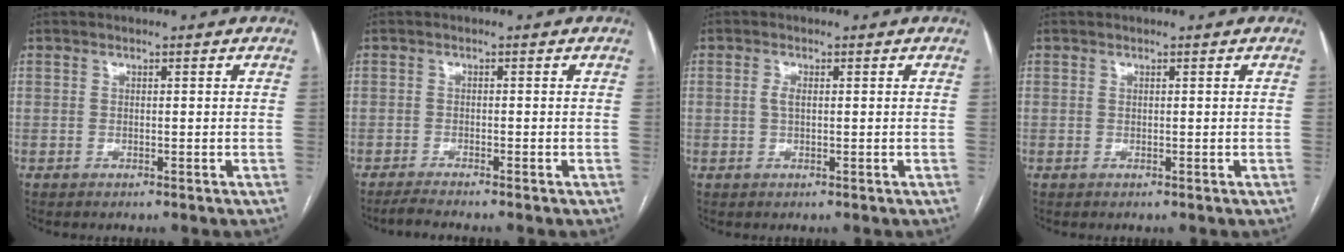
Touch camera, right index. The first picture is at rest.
{"total": 2.4, "force": [-2.1, -0.7, 0.8], "torque": [-0.023, -0.010, -0.040]}
{"total": 1.5, "force": [0.2, 0.5, 1.3], "torque": [-0.030, 0.002, 0.004]}
{"total": 0.0}